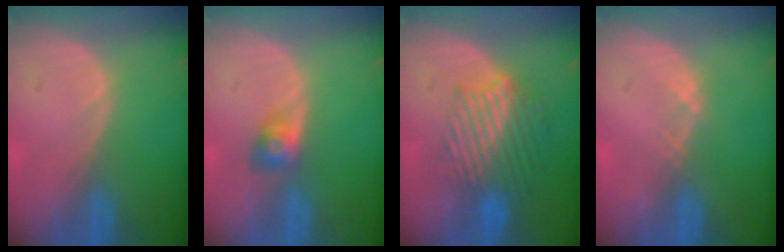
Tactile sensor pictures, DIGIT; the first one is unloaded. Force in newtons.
{"total": 2.8, "press": 2.6, "slide": 1.1}
{"total": 9.5, "press": 8.1, "slide": 4.9}
{"total": 1.0, "press": 0.8, "slide": 0.5}